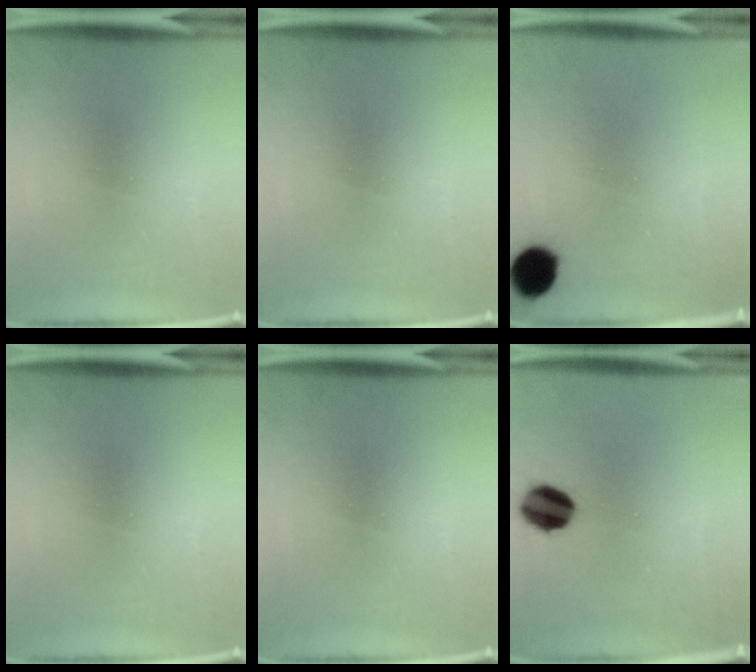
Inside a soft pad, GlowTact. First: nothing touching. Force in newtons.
{"total": 0.0}
{"total": 8.4}
{"total": 0.0}
{"total": 0.0}
{"total": 9.4}